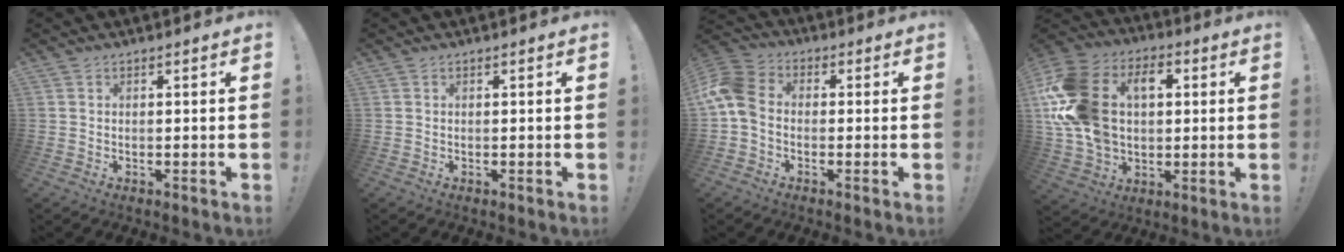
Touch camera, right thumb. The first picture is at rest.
{"total": 0.0}
{"total": 10.6, "force": [-1.5, 7.7, 7.2], "torque": [-0.163, 0.025, -0.023]}
{"total": 23.3, "force": [4.2, 16.9, 15.5], "torque": [-0.303, 0.004, 0.079]}